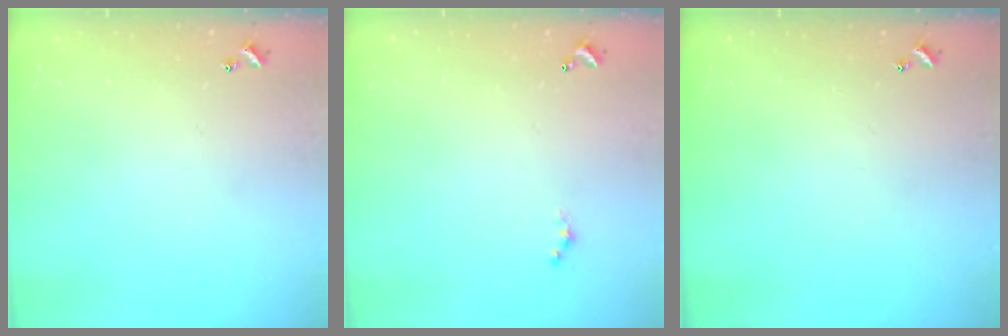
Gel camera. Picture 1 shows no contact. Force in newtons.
{"total": 1.6, "press": 1.5, "slide": 0.4}
{"total": 0.0}